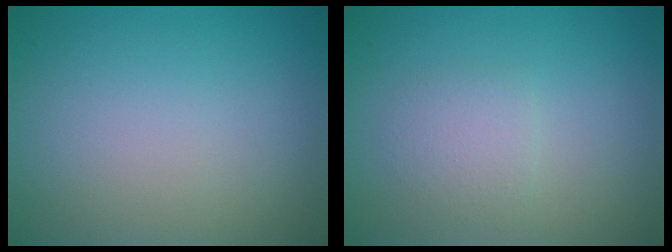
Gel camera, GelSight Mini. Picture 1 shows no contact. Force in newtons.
{"total": 1.9, "press": 1.9, "slide": 0.0}